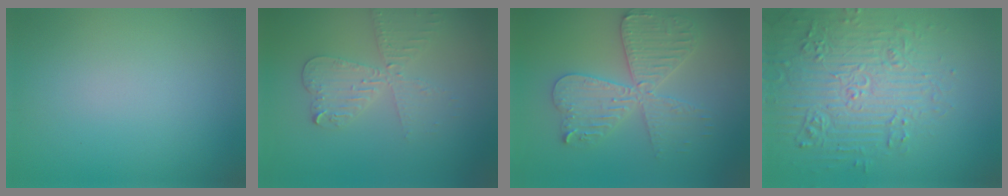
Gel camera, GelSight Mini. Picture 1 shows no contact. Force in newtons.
{"total": 3.9, "press": 3.3, "slide": 2.1}
{"total": 5.0, "press": 5.0, "slide": 0.6}
{"total": 7.0, "press": 6.9, "slide": 1.6}